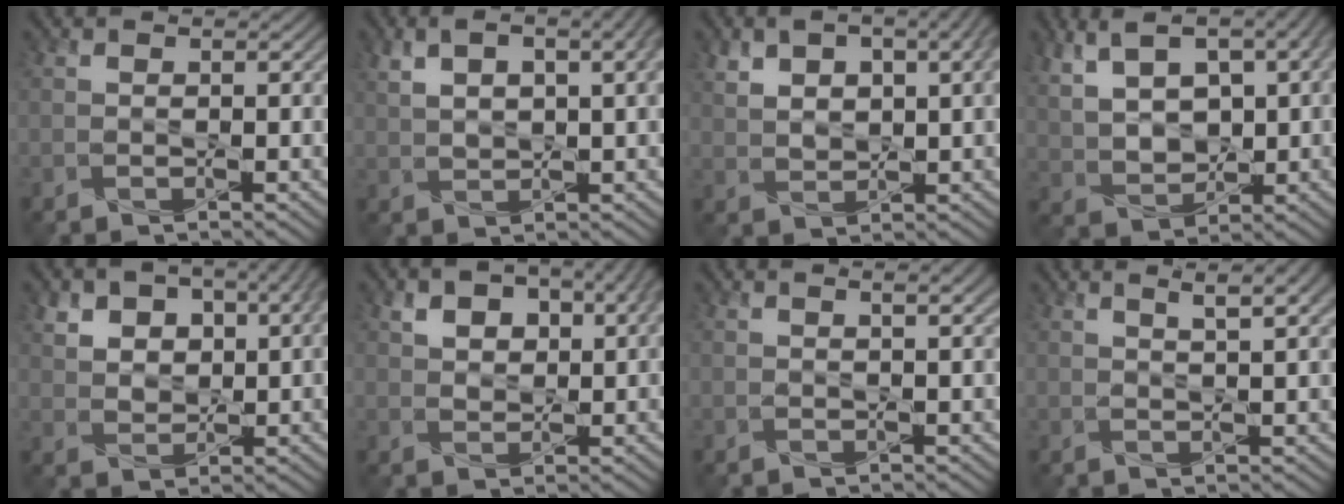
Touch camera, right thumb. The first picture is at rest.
{"total": 7.7, "force": [2.9, 3.1, 6.5], "torque": [-0.126, 0.013, 0.051]}
{"total": 9.4, "force": [3.7, 4.7, 7.2], "torque": [-0.138, 0.012, 0.068]}
{"total": 11.5, "force": [3.5, 6.5, 8.9], "torque": [-0.209, 0.012, 0.078]}
{"total": 9.1, "force": [3.6, 5.5, 6.2], "torque": [-0.117, 0.009, 0.062]}
{"total": 8.2, "force": [3.6, 4.6, 5.8], "torque": [-0.106, 0.009, 0.059]}
{"total": 2.4, "force": [1.4, 0.5, 1.9], "torque": [-0.024, 0.000, 0.016]}
{"total": 5.0, "force": [2.9, 1.0, 3.9], "torque": [-0.055, 0.011, 0.037]}